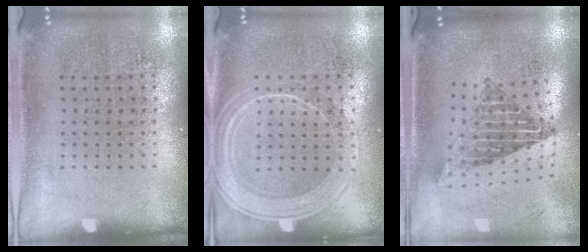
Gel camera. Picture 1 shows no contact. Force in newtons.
{"total": 1.8, "press": 1.8, "slide": 0.4}
{"total": 2.3, "press": 1.6, "slide": 1.6}